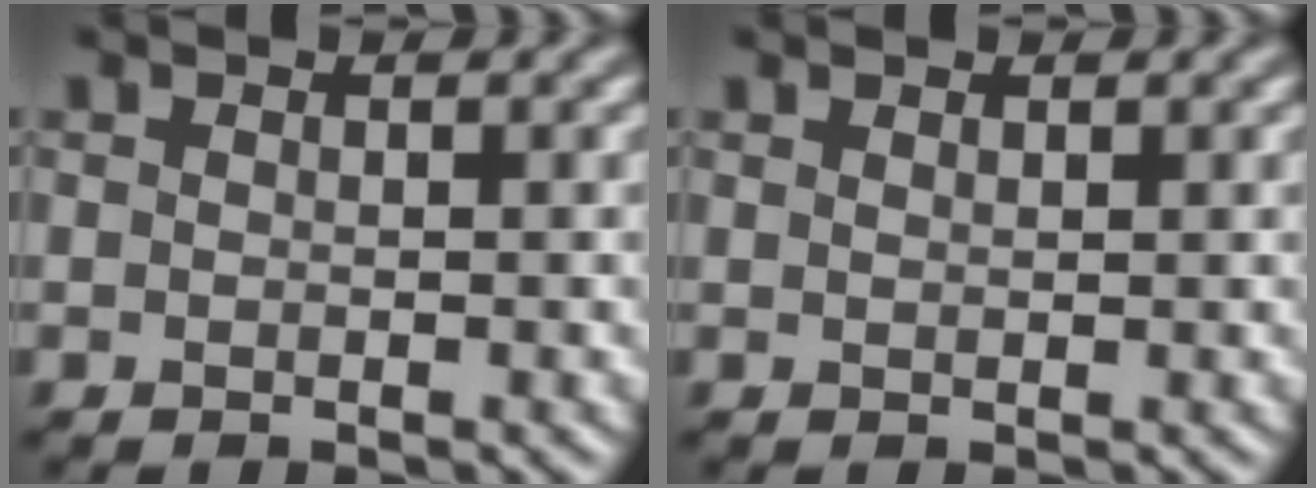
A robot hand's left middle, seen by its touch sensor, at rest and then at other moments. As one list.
[{"total": 0.7, "force": [0.6, 0.0, -0.3], "torque": [0.001, 0.000, 0.014]}]